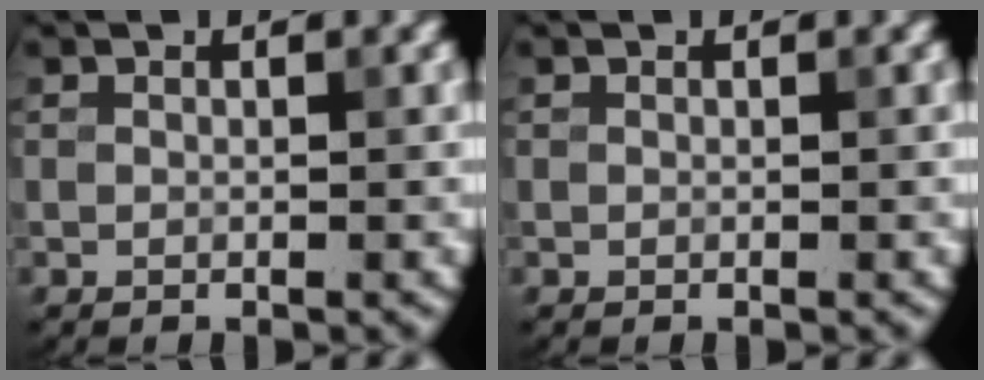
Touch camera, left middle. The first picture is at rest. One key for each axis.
{"total": 0.0}